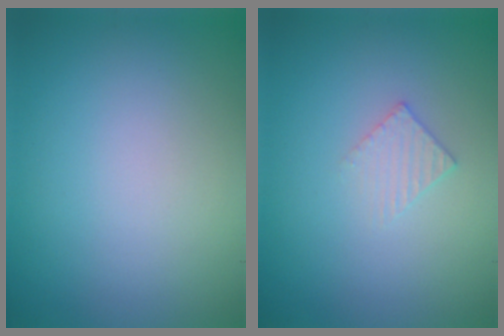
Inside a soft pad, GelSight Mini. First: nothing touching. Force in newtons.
{"total": 1.4, "press": 1.4, "slide": 0.2}